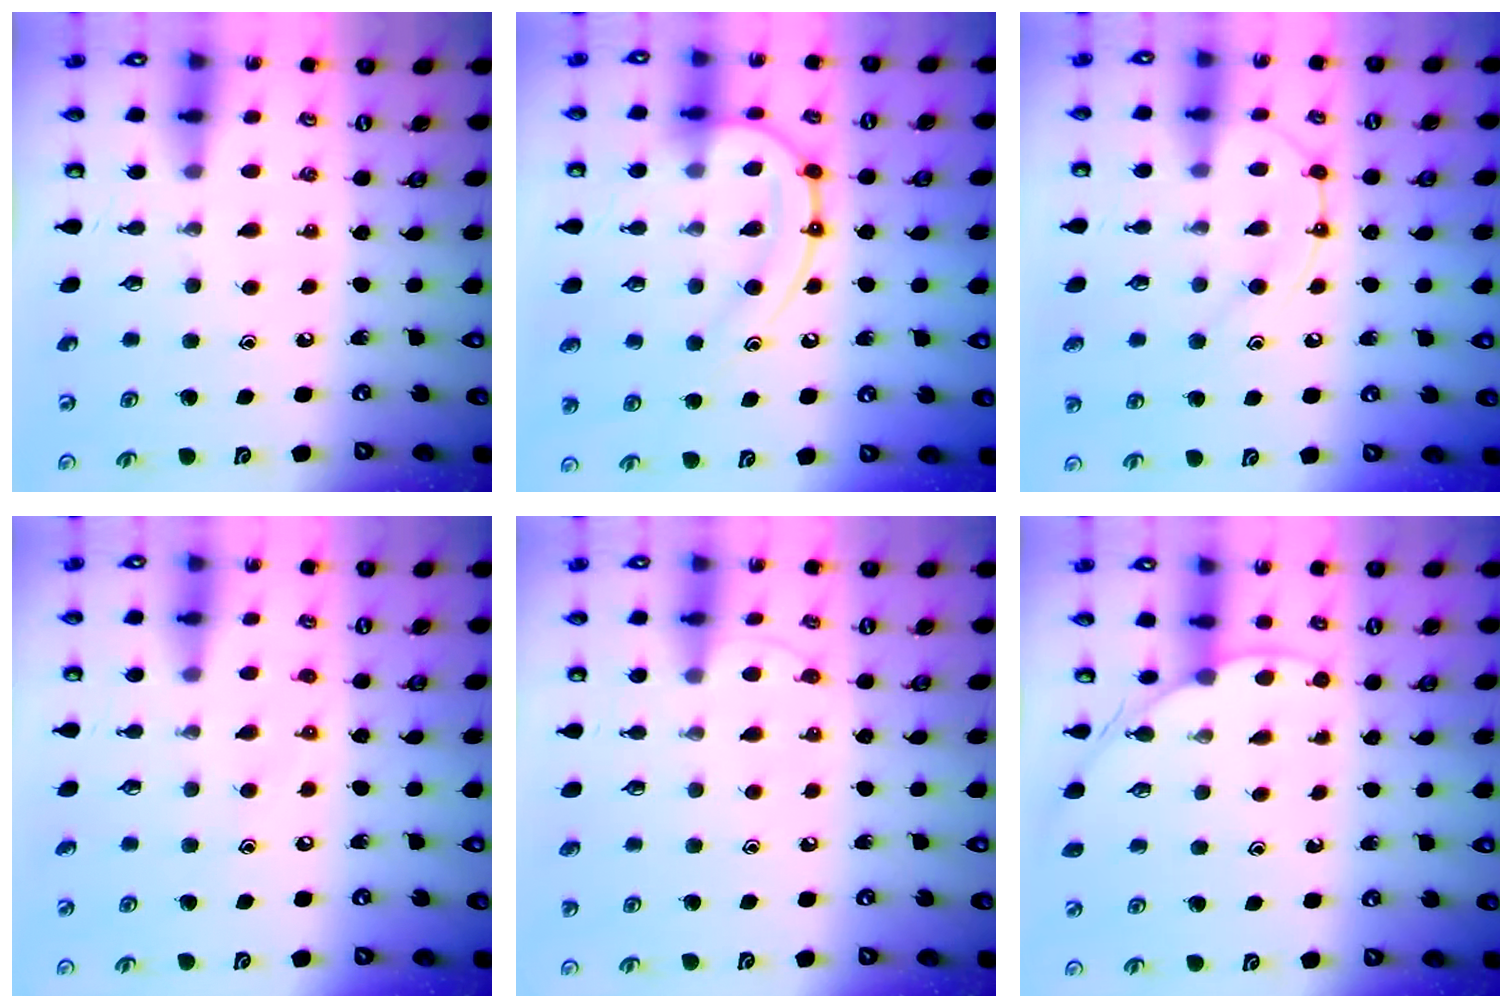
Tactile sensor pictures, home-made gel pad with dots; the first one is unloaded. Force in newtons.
{"total": 15.6, "press": 15.5, "slide": 1.8}
{"total": 12.2, "press": 12.2, "slide": 1.3}
{"total": 5.6, "press": 5.6, "slide": 0.7}
{"total": 5.8, "press": 5.8, "slide": 0.6}
{"total": 2.9, "press": 2.9, "slide": 0.4}